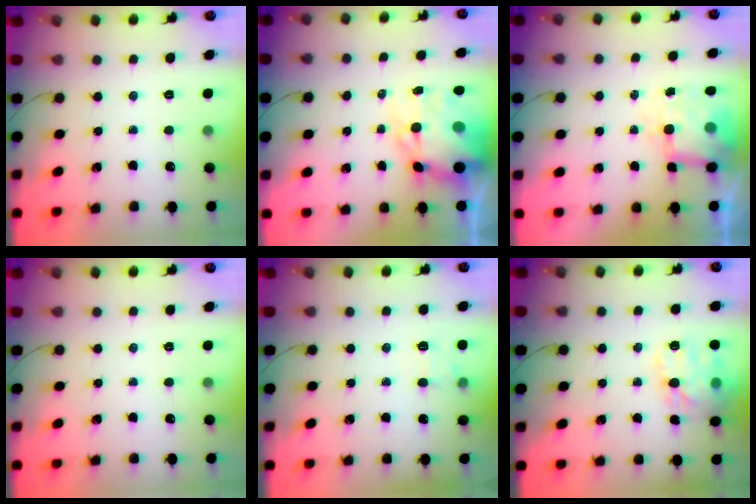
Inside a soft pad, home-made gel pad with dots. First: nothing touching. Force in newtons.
{"total": 12.6, "press": 12.2, "slide": 3.1}
{"total": 6.2, "press": 6.2, "slide": 0.5}
{"total": 0.0}
{"total": 6.7, "press": 6.5, "slide": 1.5}
{"total": 14.0, "press": 13.9, "slide": 0.6}